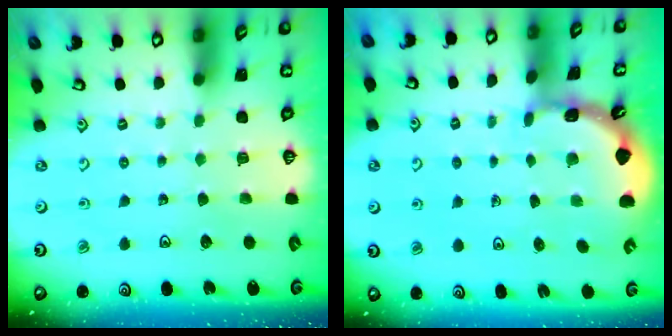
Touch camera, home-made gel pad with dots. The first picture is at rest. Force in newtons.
{"total": 1.7, "press": 1.6, "slide": 0.1}